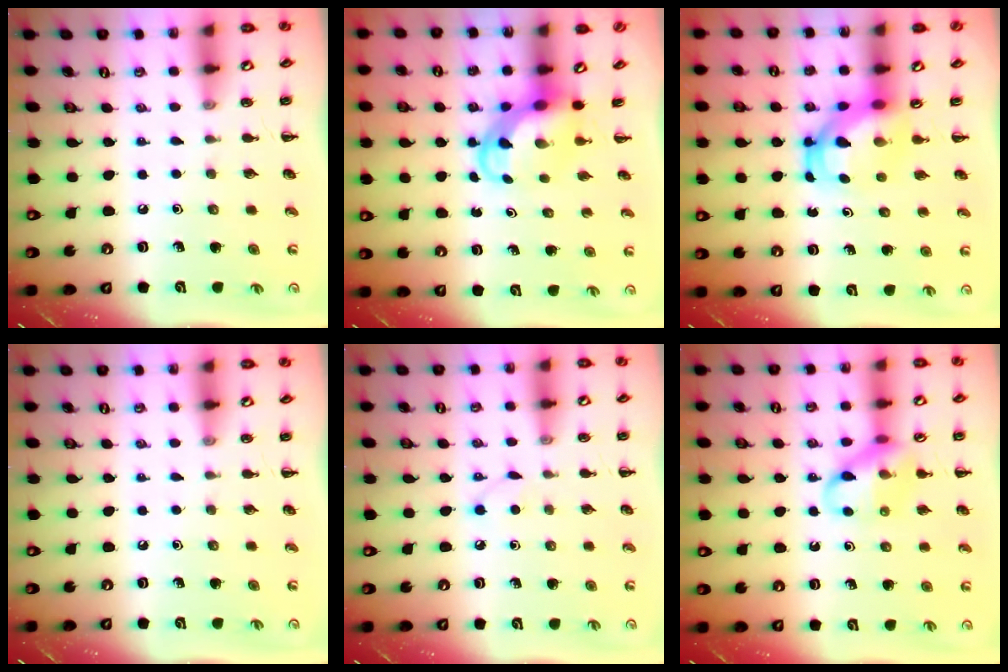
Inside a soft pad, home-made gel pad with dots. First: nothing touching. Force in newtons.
{"total": 5.4, "press": 5.3, "slide": 0.6}
{"total": 5.8, "press": 5.7, "slide": 1.1}
{"total": 0.0}
{"total": 2.9, "press": 2.7, "slide": 0.9}
{"total": 13.2, "press": 13.2, "slide": 1.4}